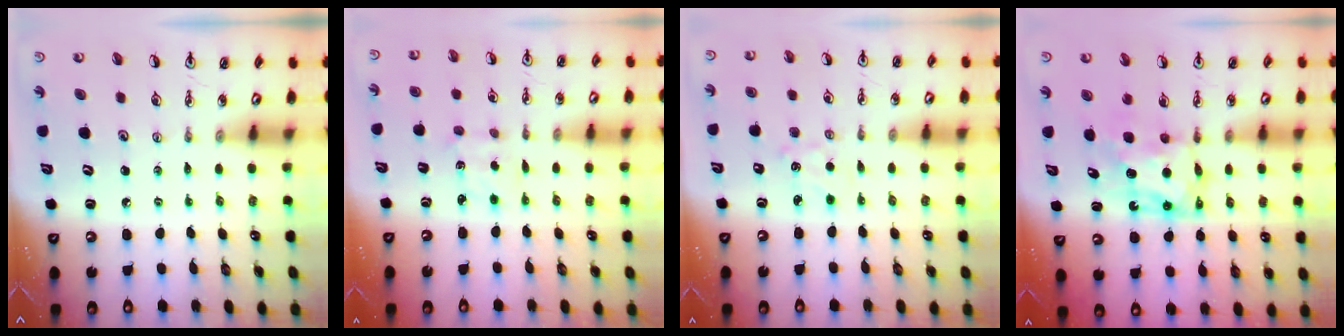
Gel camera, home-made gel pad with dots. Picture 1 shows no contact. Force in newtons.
{"total": 2.3, "press": 2.3, "slide": 0.4}
{"total": 3.6, "press": 3.6, "slide": 0.4}
{"total": 7.2, "press": 7.2, "slide": 0.6}